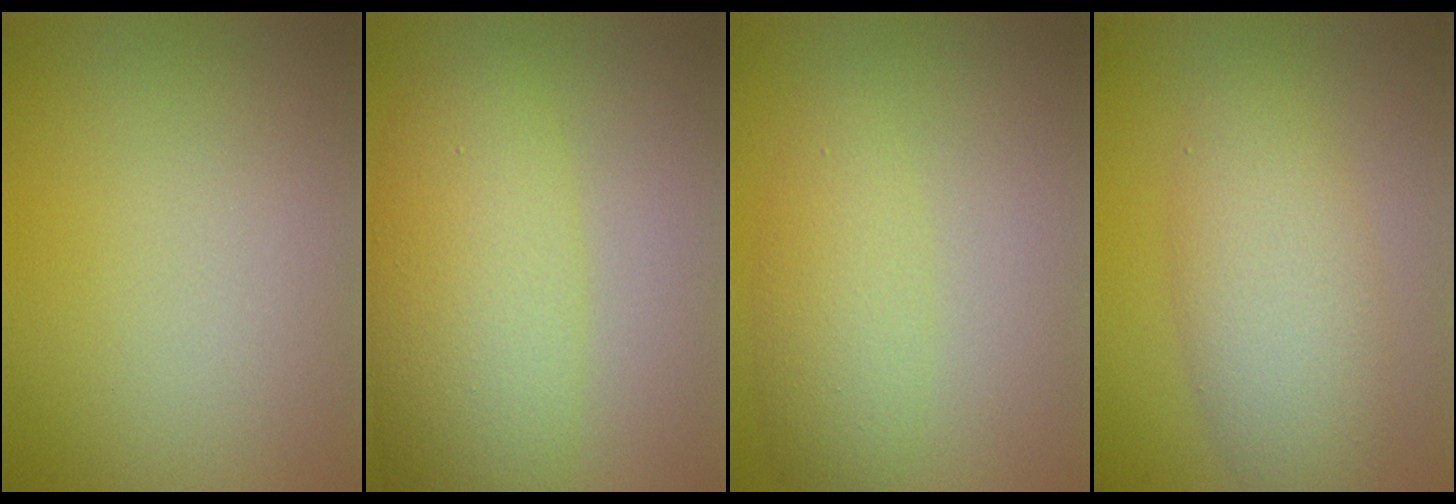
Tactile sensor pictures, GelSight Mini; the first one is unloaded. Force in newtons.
{"total": 6.9, "press": 6.9, "slide": 0.2}
{"total": 3.0, "press": 3.0, "slide": 0.1}
{"total": 4.9, "press": 4.9, "slide": 0.4}